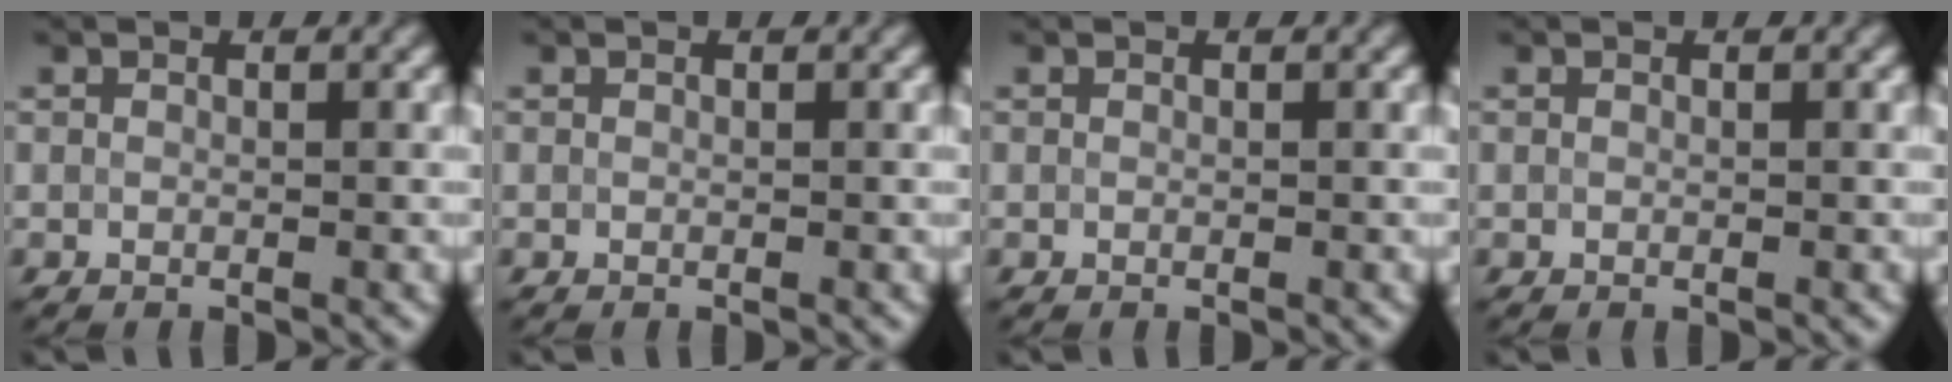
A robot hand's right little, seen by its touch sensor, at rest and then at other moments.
{"total": 0.0}
{"total": 0.0}
{"total": 0.0}